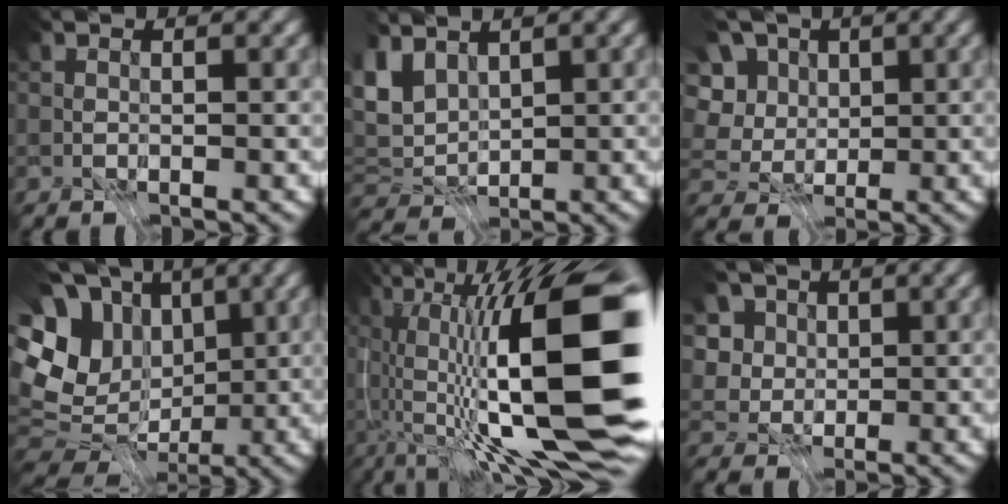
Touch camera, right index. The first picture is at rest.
{"total": 2.3, "force": [1.0, 0.4, 2.1], "torque": [-0.062, -0.001, 0.042]}
{"total": 5.1, "force": [0.6, 4.5, 2.3], "torque": [-0.075, 0.015, 0.004]}
{"total": 10.2, "force": [0.8, 8.0, 6.4], "torque": [-0.129, 0.010, 0.034]}
{"total": 15.0, "force": [-1.3, 1.0, 15.0], "torque": [-0.191, 0.001, 0.006]}
{"total": 4.9, "force": [1.8, 3.8, 2.5], "torque": [-0.063, 0.002, 0.021]}